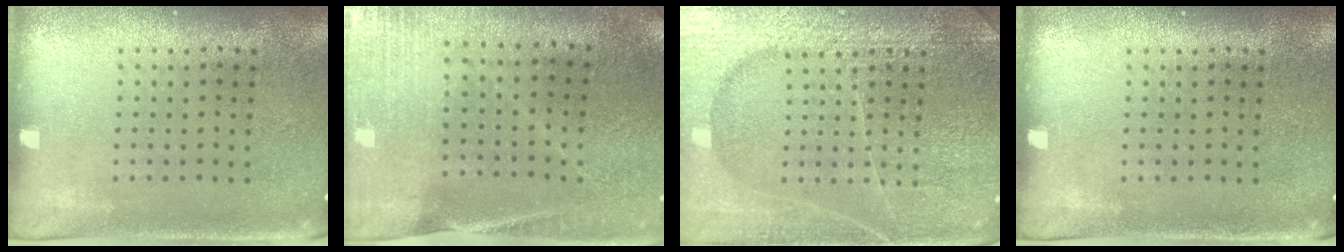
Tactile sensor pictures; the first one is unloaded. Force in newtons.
{"total": 0.5, "press": 0.5, "slide": 0.0}
{"total": 6.7, "press": 6.6, "slide": 0.9}
{"total": 0.0}